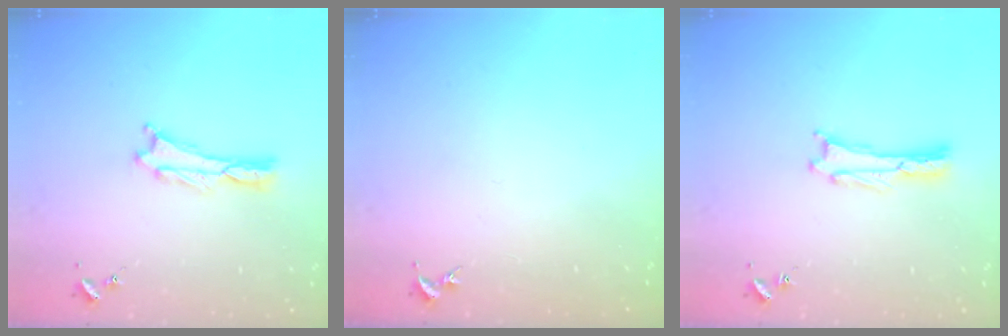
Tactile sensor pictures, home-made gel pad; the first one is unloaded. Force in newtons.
{"total": 0.0}
{"total": 0.0}